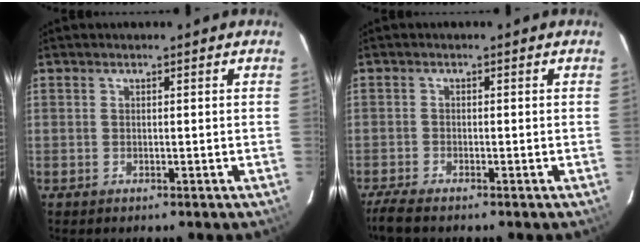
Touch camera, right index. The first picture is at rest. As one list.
[{"total": 3.3, "force": [-2.8, 0.2, 1.6], "torque": [-0.046, -0.011, -0.056]}]